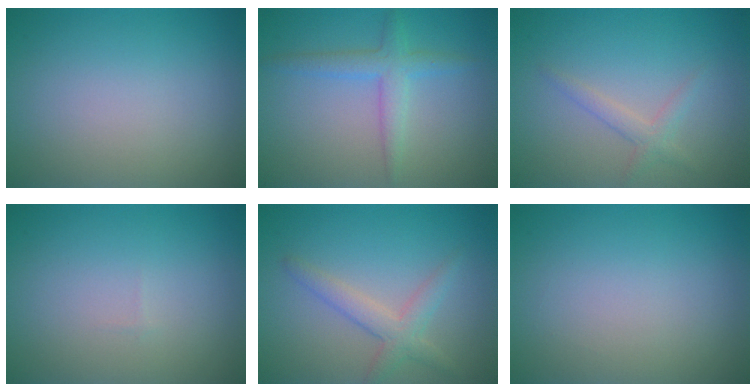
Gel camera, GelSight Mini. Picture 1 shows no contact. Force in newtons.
{"total": 2.7, "press": 2.7, "slide": 0.1}
{"total": 1.6, "press": 1.6, "slide": 0.1}
{"total": 0.0}
{"total": 2.8, "press": 2.8, "slide": 0.2}
{"total": 0.0}